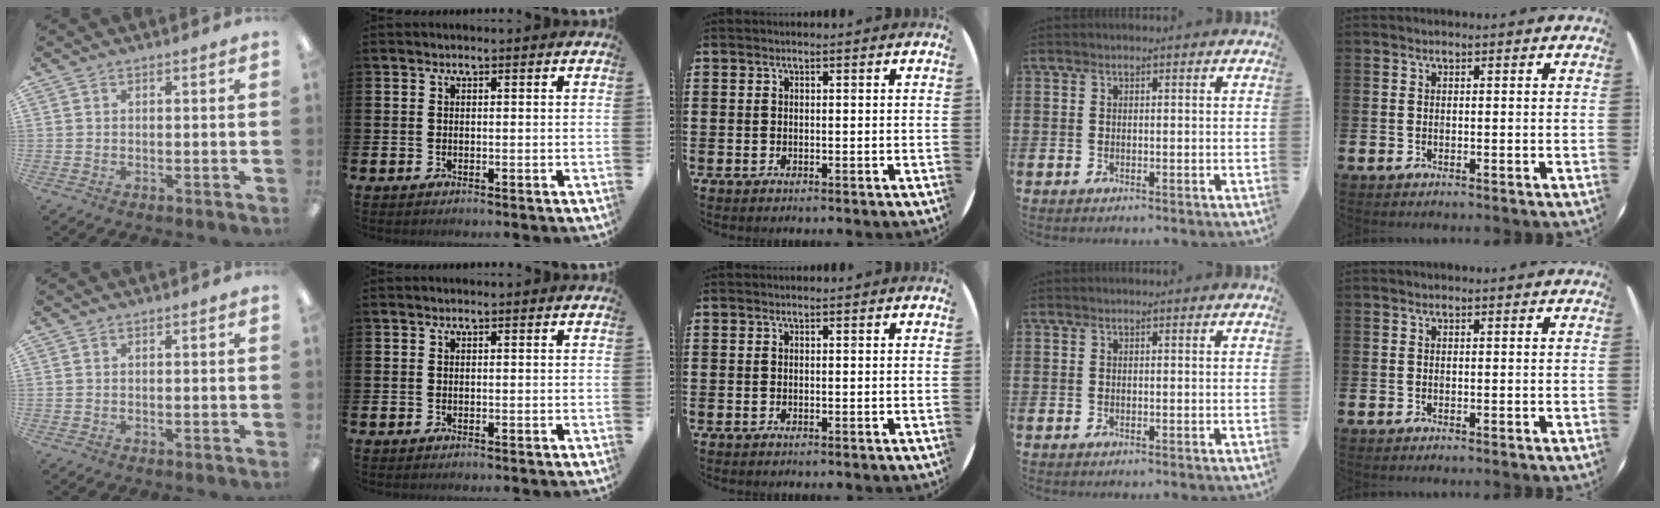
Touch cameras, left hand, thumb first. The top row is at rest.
{}